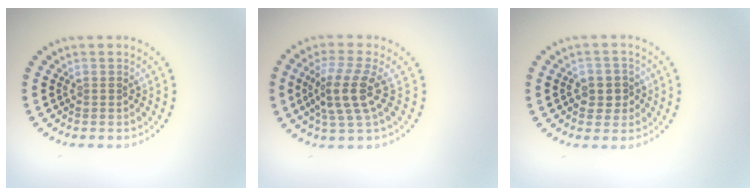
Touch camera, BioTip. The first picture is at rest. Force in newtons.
{"total": 3.8, "press": 3.2, "slide": 2.1}
{"total": 2.5, "press": 2.4, "slide": 0.4}